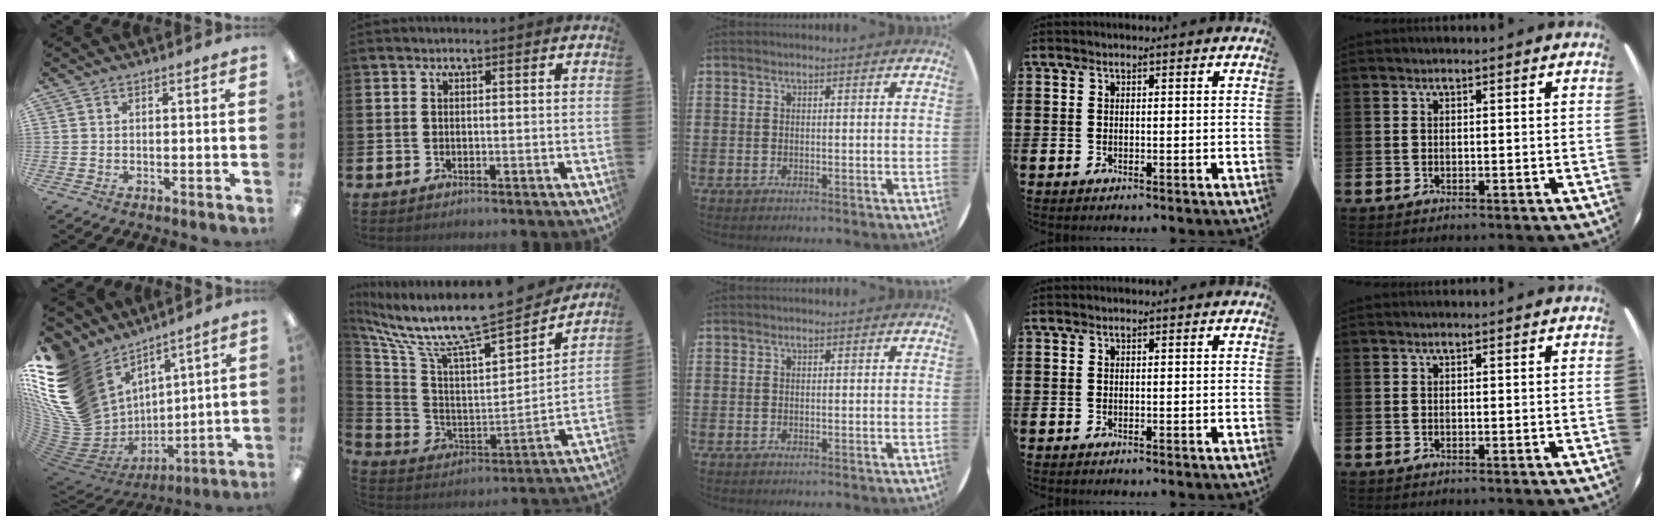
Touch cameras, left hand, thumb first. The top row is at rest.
{"thumb": {"total": 23.5, "force": [8.7, 16.9, 13.8], "torque": [-0.295, -0.078, 0.198]}, "index": {"total": 10.2, "force": [8.8, 1.2, 5.0], "torque": [-0.134, -0.076, 0.143]}}